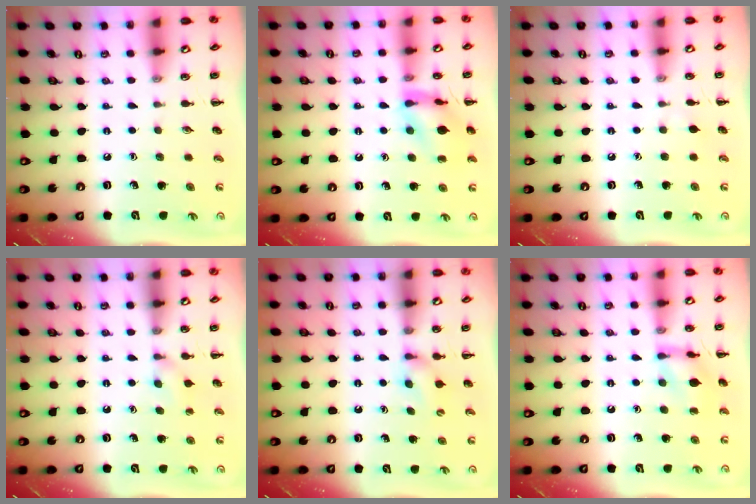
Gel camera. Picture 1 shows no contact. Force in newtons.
{"total": 13.0, "press": 12.9, "slide": 1.2}
{"total": 3.0, "press": 2.7, "slide": 1.2}
{"total": 4.8, "press": 4.5, "slide": 1.6}
{"total": 6.6, "press": 6.3, "slide": 1.8}
{"total": 10.9, "press": 10.8, "slide": 0.6}